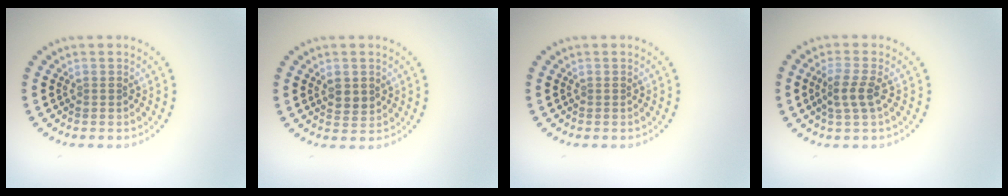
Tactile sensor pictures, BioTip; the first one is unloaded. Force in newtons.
{"total": 1.7, "press": 1.7, "slide": 0.5}
{"total": 0.0}
{"total": 2.2, "press": 2.0, "slide": 1.0}